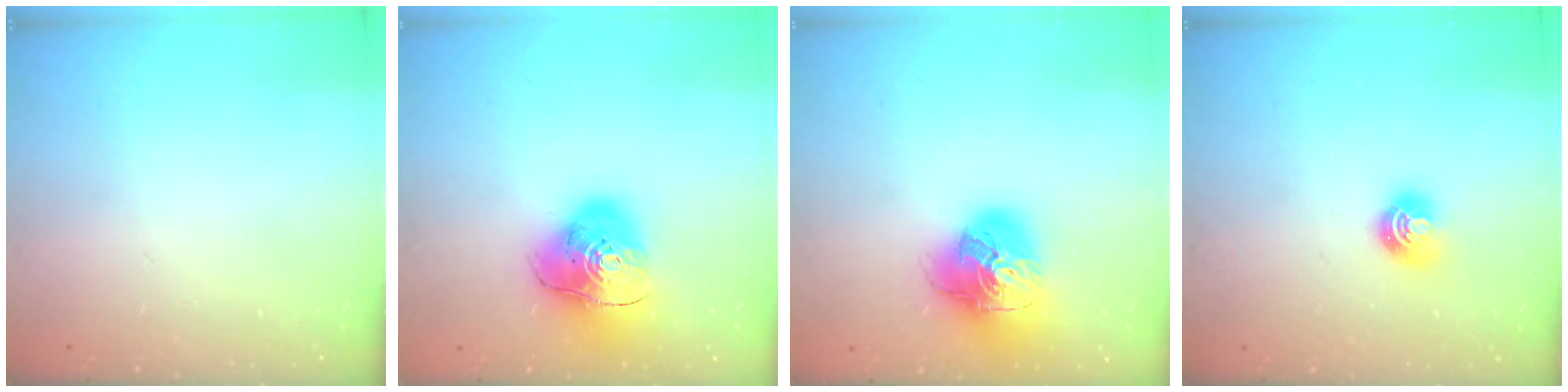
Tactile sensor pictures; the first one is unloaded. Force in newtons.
{"total": 14.0, "press": 13.9, "slide": 1.8}
{"total": 20.5, "press": 20.4, "slide": 2.4}
{"total": 6.6, "press": 6.6, "slide": 0.5}